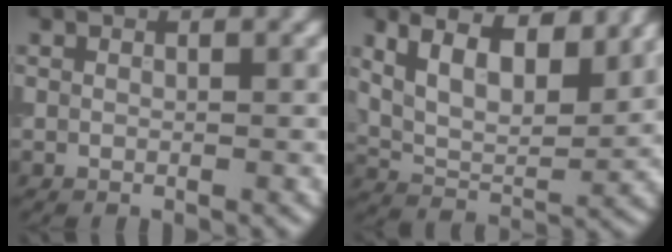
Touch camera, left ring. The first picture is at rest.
{"total": 8.0, "force": [4.1, 3.5, 5.9], "torque": [-0.108, 0.008, 0.069]}